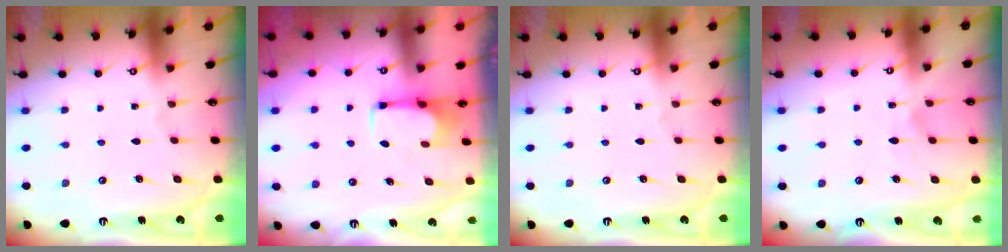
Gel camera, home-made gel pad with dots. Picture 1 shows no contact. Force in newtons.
{"total": 2.8, "press": 2.8, "slide": 0.5}
{"total": 0.0}
{"total": 4.3, "press": 4.3, "slide": 0.5}